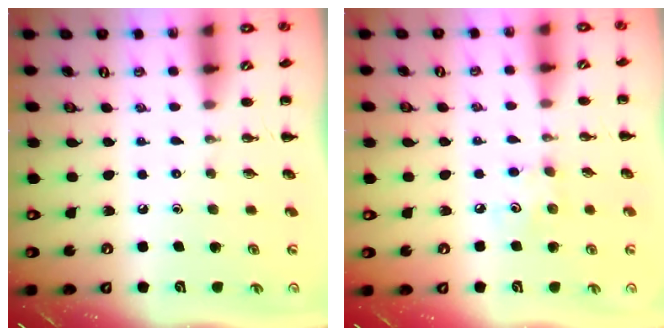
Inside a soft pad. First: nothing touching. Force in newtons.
{"total": 3.9, "press": 3.7, "slide": 1.0}